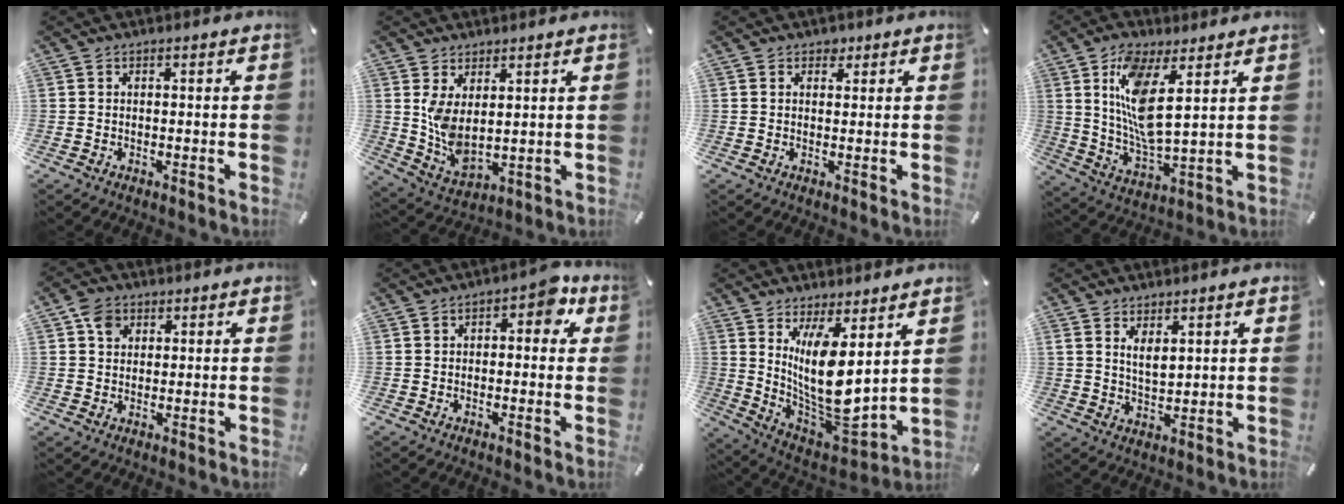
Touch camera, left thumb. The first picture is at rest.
{"total": 6.6, "force": [2.8, 3.7, 4.8], "torque": [-0.112, -0.030, 0.050]}
{"total": 1.9, "force": [1.2, 1.5, 0.5], "torque": [0.005, -0.001, 0.016]}
{"total": 12.0, "force": [5.8, 4.1, 9.7], "torque": [-0.211, -0.030, 0.099]}
{"total": 4.9, "force": [1.6, 4.2, 2.0], "torque": [-0.029, 0.004, 0.029]}
{"total": 5.8, "force": [1.1, 3.2, 4.8], "torque": [-0.062, 0.006, 0.009]}
{"total": 14.8, "force": [6.0, 6.0, 12.1], "torque": [-0.246, -0.079, 0.110]}
{"total": 4.2, "force": [2.6, 2.2, 2.6], "torque": [-0.040, -0.012, 0.043]}